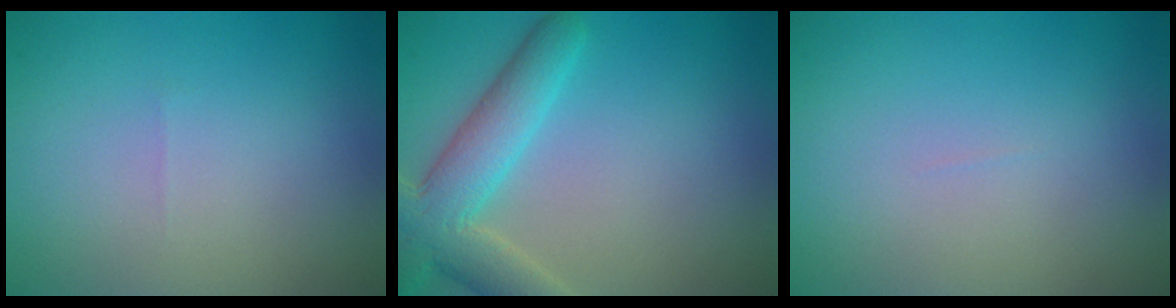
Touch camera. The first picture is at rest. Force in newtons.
{"total": 6.2, "press": 6.2, "slide": 0.4}
{"total": 0.0}